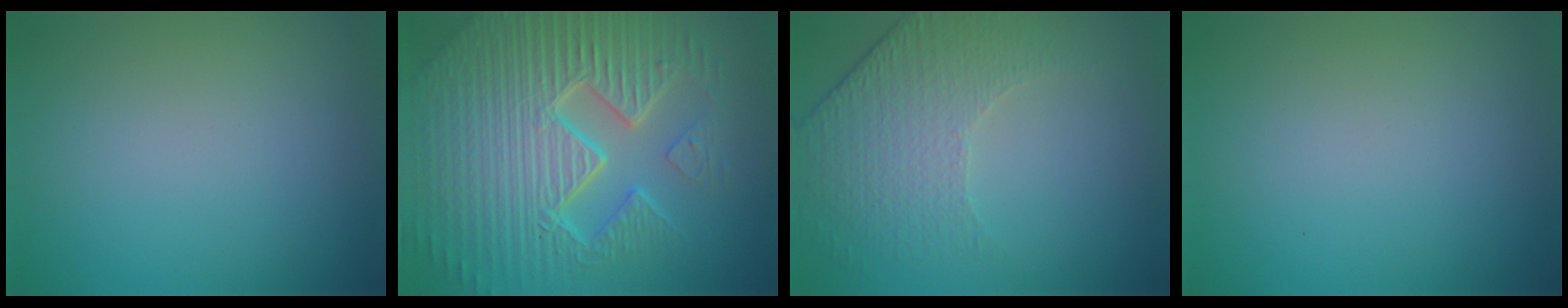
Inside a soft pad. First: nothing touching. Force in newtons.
{"total": 11.2, "press": 7.2, "slide": 8.6}
{"total": 4.9, "press": 3.6, "slide": 3.3}
{"total": 0.0}